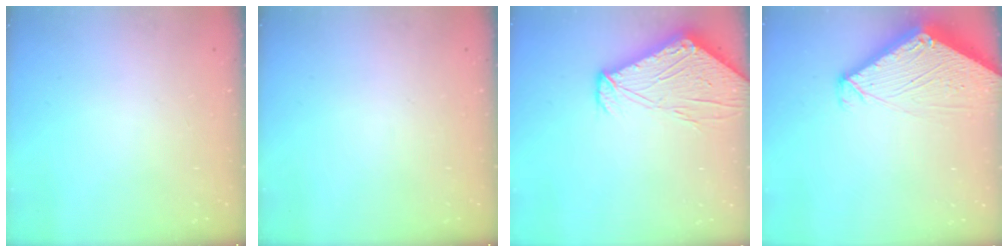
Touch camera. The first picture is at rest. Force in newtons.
{"total": 0.0}
{"total": 12.8, "press": 12.7, "slide": 1.6}
{"total": 4.2, "press": 4.2, "slide": 0.4}